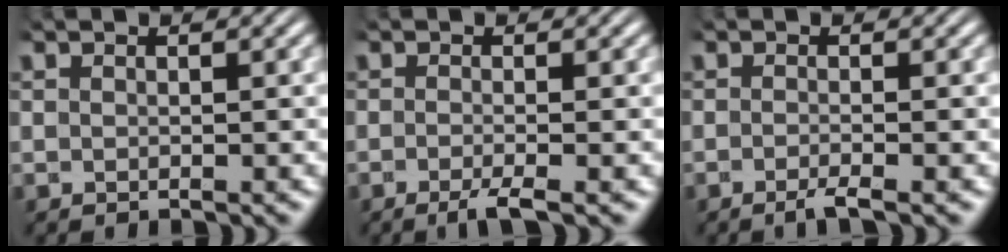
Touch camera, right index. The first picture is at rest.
{"total": 2.1, "force": [-1.4, 0.3, 1.4], "torque": [-0.025, 0.003, -0.029]}
{"total": 1.7, "force": [-1.3, 0.2, 1.0], "torque": [-0.013, 0.007, -0.030]}